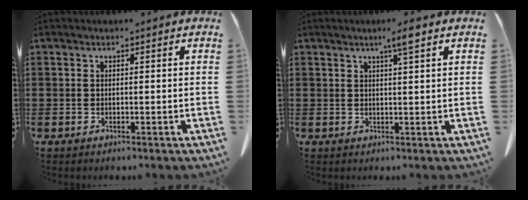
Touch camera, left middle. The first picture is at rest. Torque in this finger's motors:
{"motor_torque": [0.42, 0.40, 0.33, 0.08]}